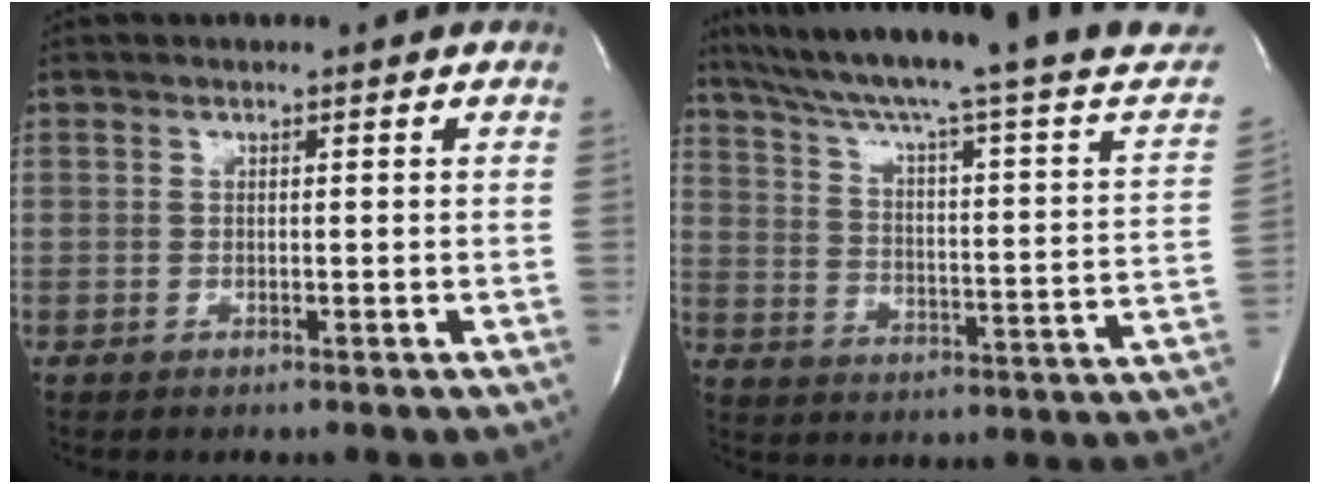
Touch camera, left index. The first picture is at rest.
{"total": 29.3, "force": [25.2, 0.3, 15.0], "torque": [-0.233, -0.052, 0.331]}